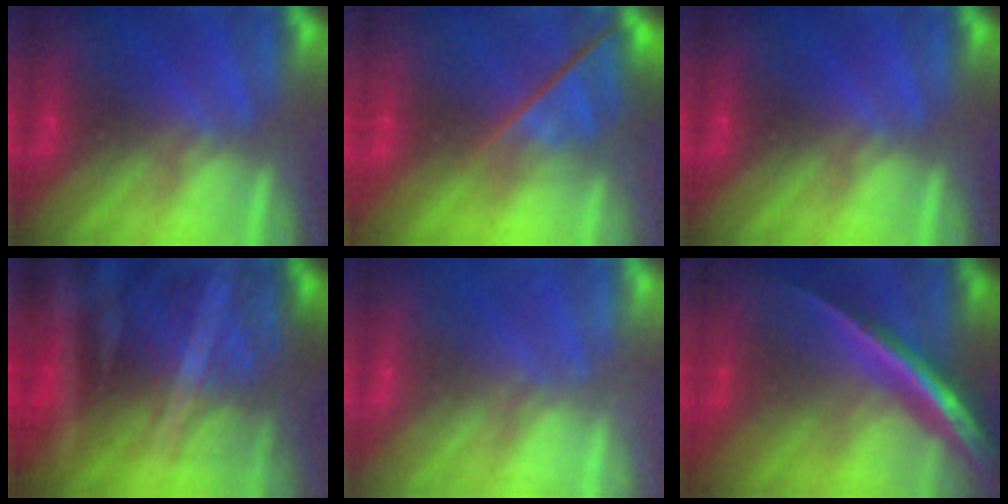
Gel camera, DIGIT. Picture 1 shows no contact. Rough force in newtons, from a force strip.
{"total": 3.8}
{"total": 0.0}
{"total": 9.6}
{"total": 1.9}
{"total": 2.0}